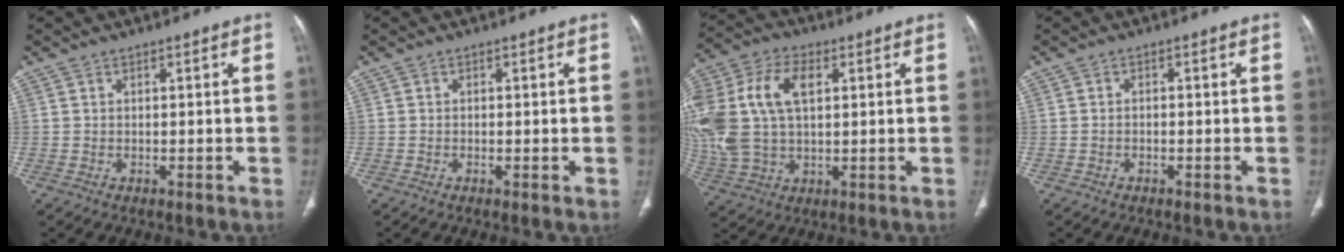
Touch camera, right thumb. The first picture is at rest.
{"total": 0.6, "force": [-0.1, 0.1, 0.6], "torque": [-0.014, -0.003, -0.005]}
{"total": 20.0, "force": [4.1, 12.1, 15.3], "torque": [-0.360, 0.016, 0.079]}
{"total": 0.7, "force": [-0.3, 0.4, 0.4], "torque": [-0.007, 0.004, -0.008]}